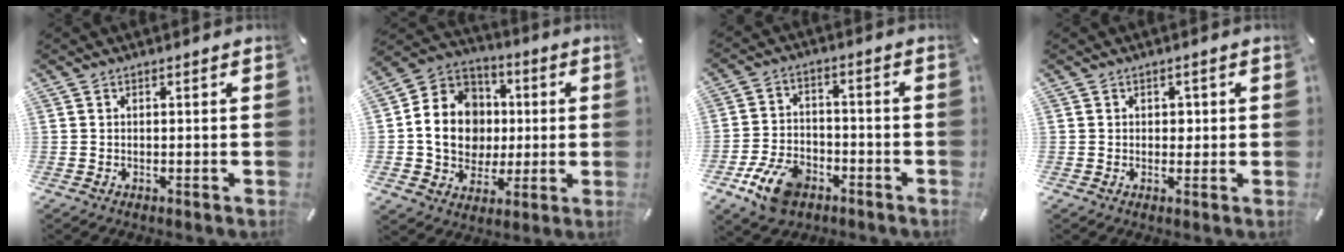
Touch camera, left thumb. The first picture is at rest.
{"total": 15.3, "force": [-0.4, 13.8, 6.6], "torque": [-0.137, 0.013, 0.002]}
{"total": 11.6, "force": [-6.2, 7.3, 6.4], "torque": [-0.132, 0.037, -0.110]}
{"total": 1.2, "force": [0.1, 1.1, 0.5], "torque": [-0.002, 0.002, -0.003]}